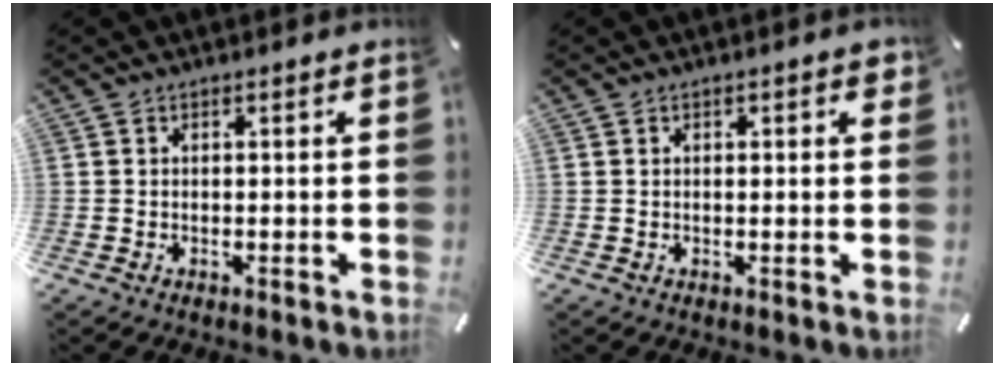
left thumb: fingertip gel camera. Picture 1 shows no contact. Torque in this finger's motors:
{"motor_torque": [0.28, -0.34, 0.02, 0.09, -0.02]}